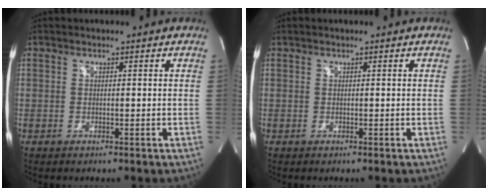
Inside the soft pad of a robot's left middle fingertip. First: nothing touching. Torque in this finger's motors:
{"motor_torque": [0.02, 0.02, -0.07, -0.01]}